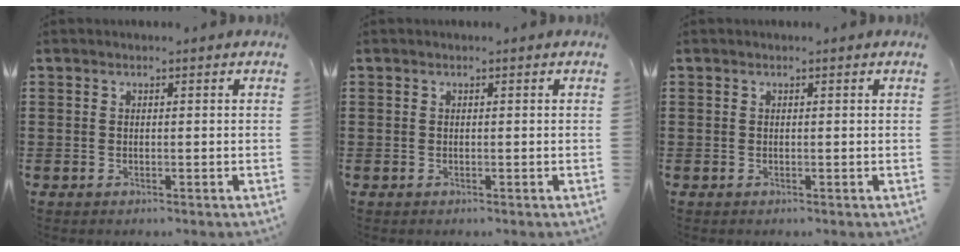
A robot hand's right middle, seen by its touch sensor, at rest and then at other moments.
{"total": 0.0}
{"total": 0.0}